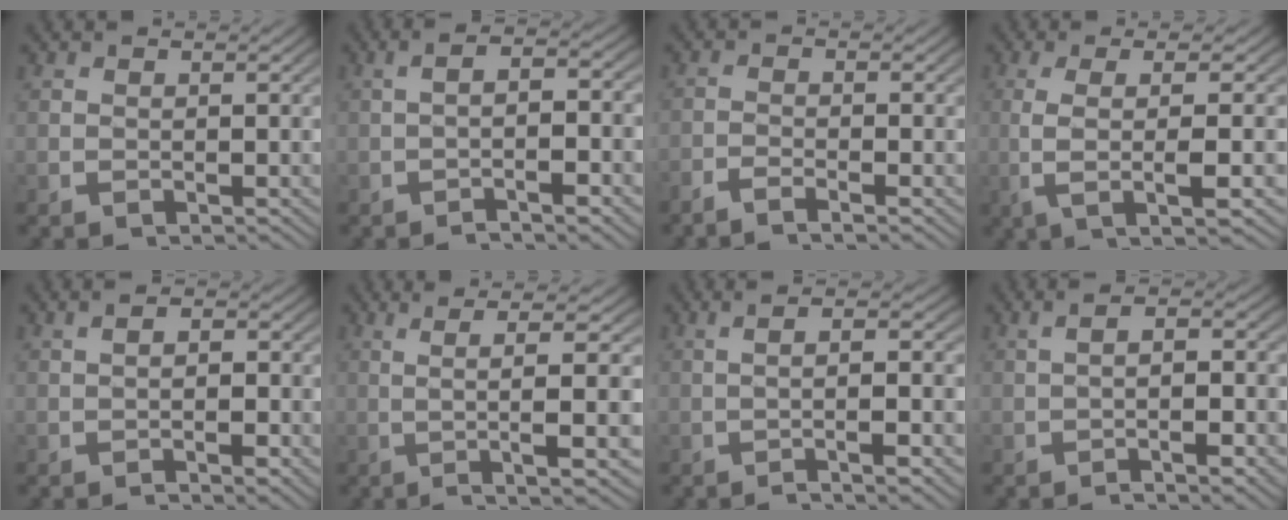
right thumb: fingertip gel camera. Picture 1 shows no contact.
{"total": 4.1, "force": [-1.0, 1.5, 3.7], "torque": [-0.052, 0.011, -0.021]}
{"total": 2.0, "force": [-1.8, 0.2, 1.0], "torque": [-0.019, -0.003, -0.041]}
{"total": 7.1, "force": [-0.2, 1.9, 6.8], "torque": [-0.137, -0.003, 0.005]}
{"total": 2.5, "force": [-0.9, 1.3, 1.9], "torque": [-0.022, 0.004, -0.018]}
{"total": 7.5, "force": [0.9, 1.0, 7.4], "torque": [-0.110, 0.015, 0.014]}
{"total": 4.8, "force": [-0.9, 1.0, 4.7], "torque": [-0.067, 0.016, -0.019]}
{"total": 4.0, "force": [-0.8, 1.6, 3.5], "torque": [-0.048, 0.011, -0.019]}